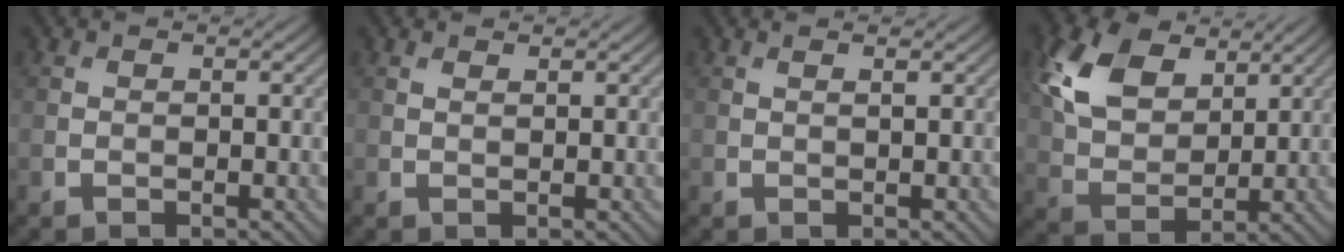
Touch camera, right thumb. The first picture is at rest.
{"total": 0.6, "force": [0.5, 0.1, 0.2], "torque": [-0.005, 0.002, 0.011]}
{"total": 0.9, "force": [0.6, 0.1, 0.7], "torque": [-0.013, 0.001, 0.007]}
{"total": 10.9, "force": [5.1, 6.7, 6.9], "torque": [-0.182, 0.016, 0.095]}